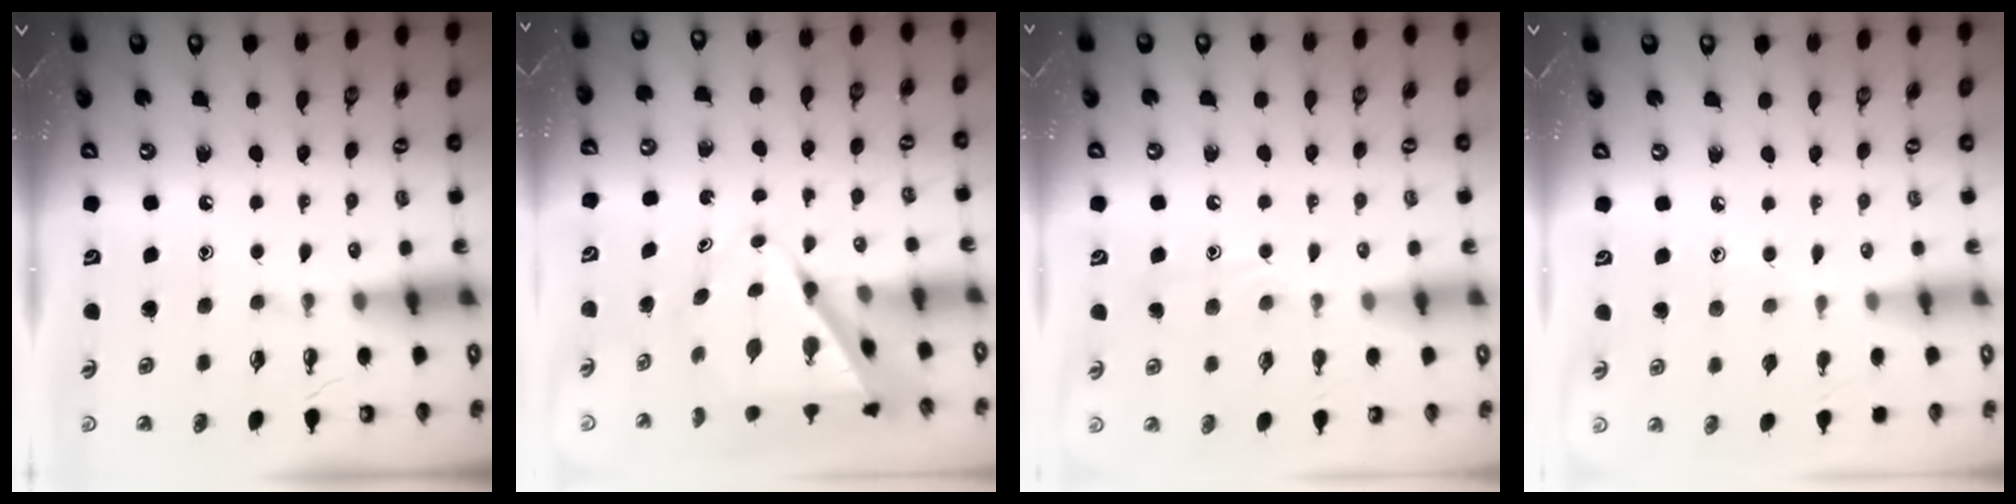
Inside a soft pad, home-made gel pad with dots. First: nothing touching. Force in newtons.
{"total": 8.1, "press": 8.1, "slide": 0.8}
{"total": 7.9, "press": 7.9, "slide": 0.6}
{"total": 6.0, "press": 5.9, "slide": 0.6}